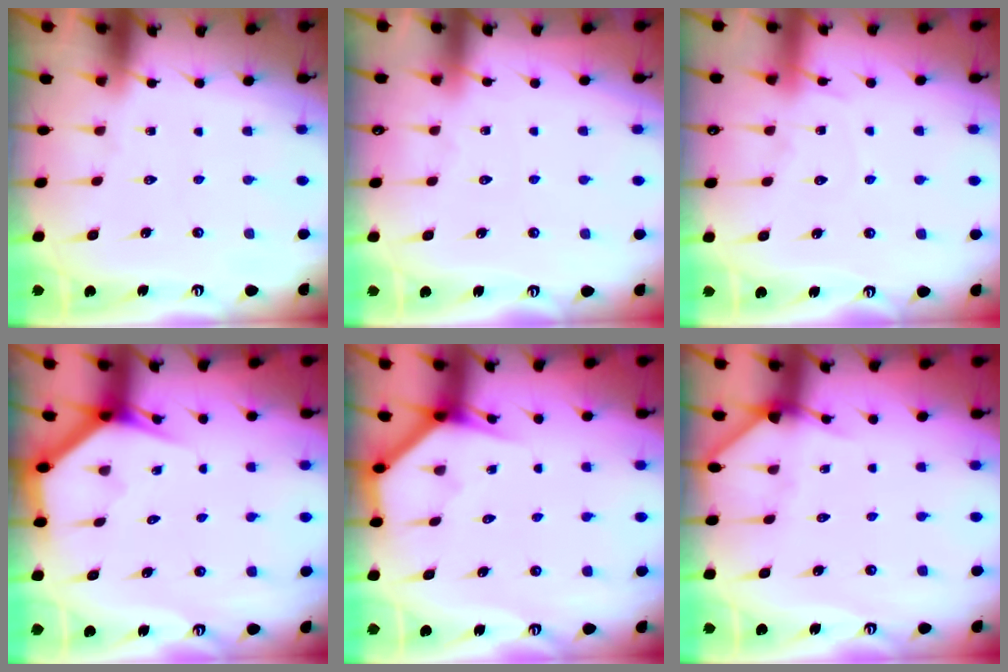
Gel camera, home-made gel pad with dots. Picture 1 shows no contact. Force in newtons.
{"total": 4.0, "press": 3.9, "slide": 0.6}
{"total": 6.8, "press": 6.8, "slide": 0.7}
{"total": 3.3, "press": 3.3, "slide": 0.3}
{"total": 3.7, "press": 3.7, "slide": 0.2}
{"total": 4.7, "press": 4.6, "slide": 0.6}